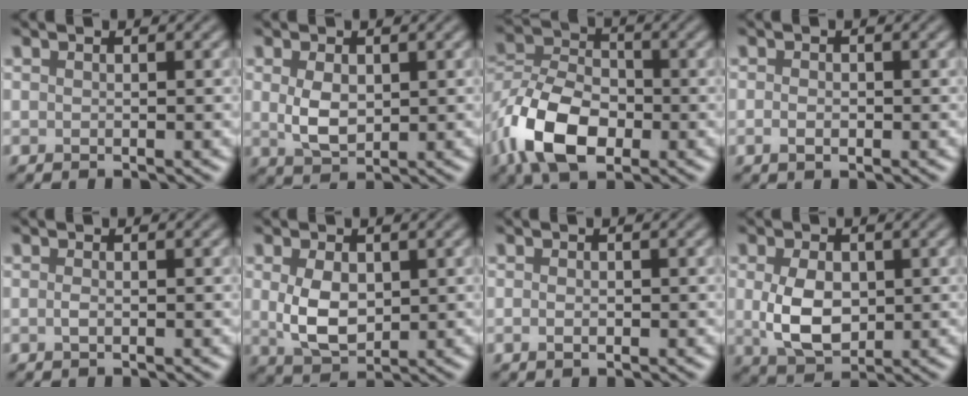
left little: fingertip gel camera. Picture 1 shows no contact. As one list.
[{"total": 3.2, "force": [0.4, 2.0, 2.4], "torque": [-0.057, -0.003, 0.014]}, {"total": 8.9, "force": [-3.9, 5.4, 5.9], "torque": [-0.123, 0.001, -0.086]}, {"total": 1.3, "force": [-0.3, 0.8, 0.9], "torque": [-0.016, -0.001, -0.007]}, {"total": 0.6, "force": [-0.1, 0.2, 0.6], "torque": [-0.014, -0.001, -0.003]}, {"total": 4.6, "force": [0.4, 3.0, 3.5], "torque": [-0.079, -0.004, 0.016]}, {"total": 0.9, "force": [-0.2, 0.6, 0.6], "torque": [-0.012, -0.002, -0.003]}, {"total": 5.3, "force": [0.1, 3.5, 3.9], "torque": [-0.085, -0.006, 0.009]}]